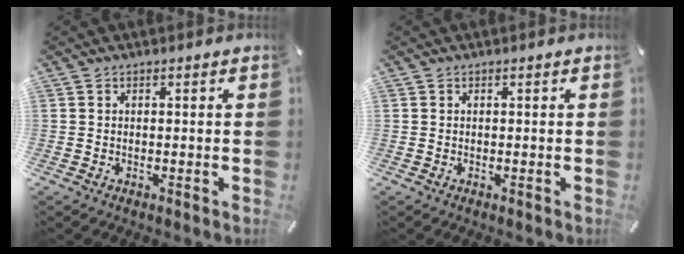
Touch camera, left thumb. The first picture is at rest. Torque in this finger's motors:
{"motor_torque": [0.00, 0.00, 0.00, 0.00, 0.00]}